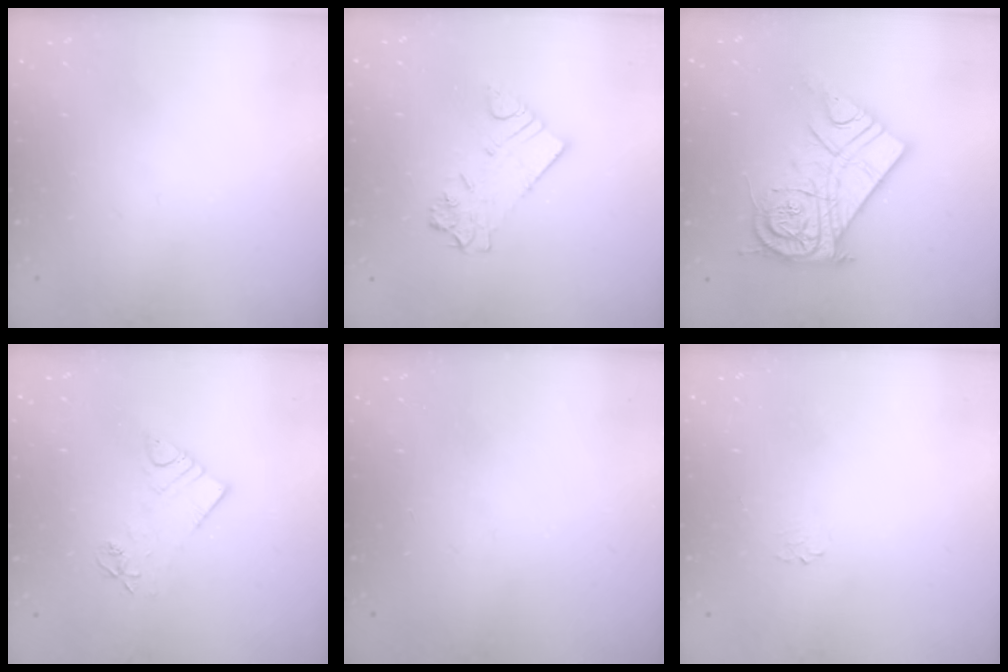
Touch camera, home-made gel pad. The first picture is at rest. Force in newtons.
{"total": 8.7, "press": 8.7, "slide": 0.6}
{"total": 18.2, "press": 18.1, "slide": 1.7}
{"total": 8.6, "press": 8.5, "slide": 0.7}
{"total": 0.0}
{"total": 1.7, "press": 1.7, "slide": 0.3}